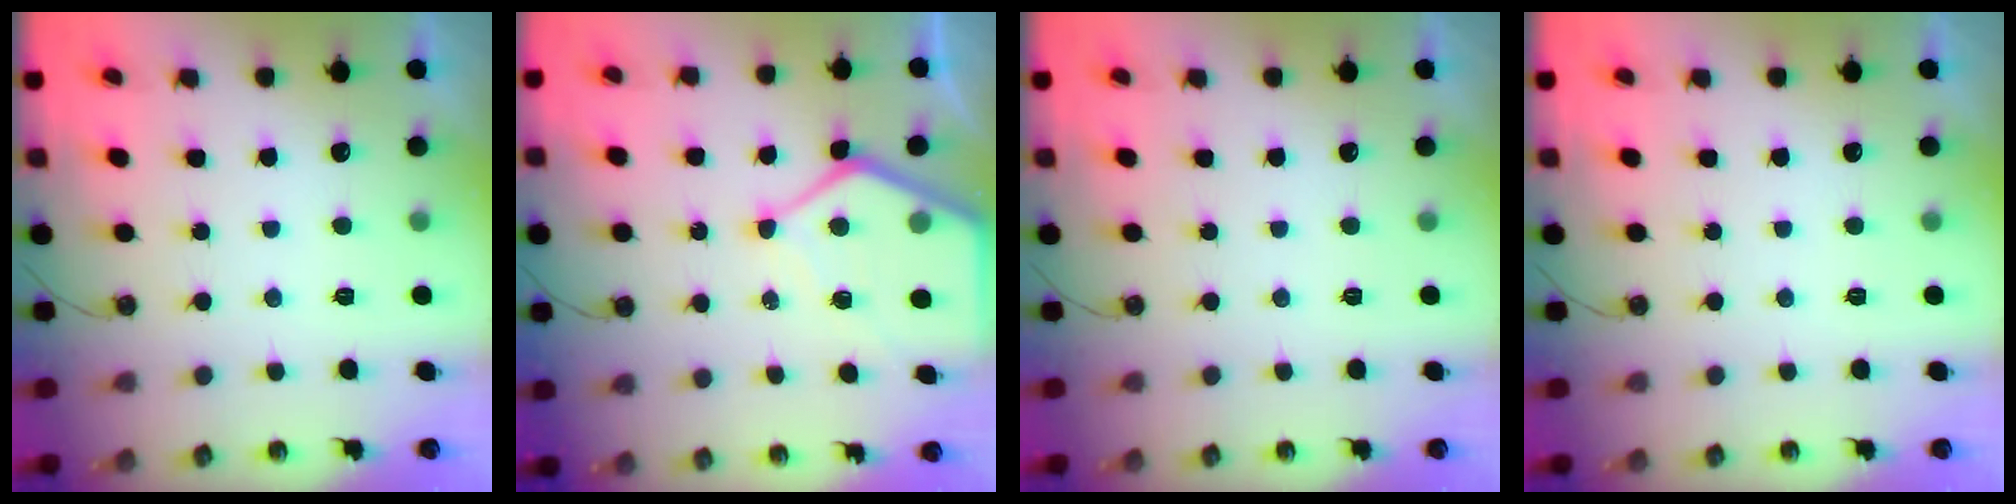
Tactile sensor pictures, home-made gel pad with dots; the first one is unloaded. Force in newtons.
{"total": 12.0, "press": 11.9, "slide": 1.0}
{"total": 0.0}
{"total": 0.0}